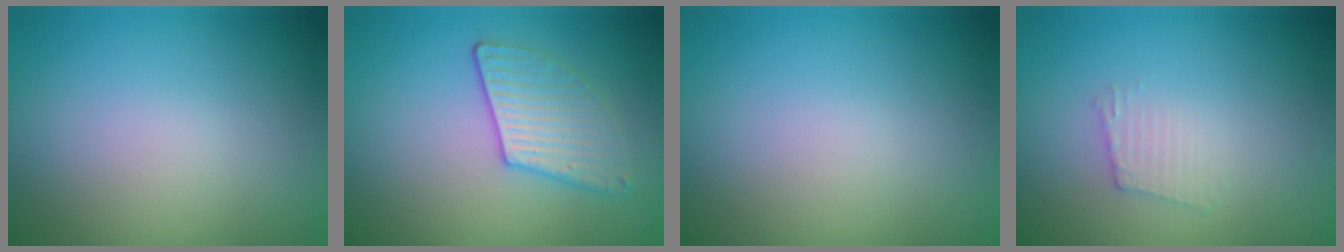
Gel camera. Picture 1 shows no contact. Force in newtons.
{"total": 3.1, "press": 2.9, "slide": 1.0}
{"total": 0.0}
{"total": 1.2, "press": 1.2, "slide": 0.2}